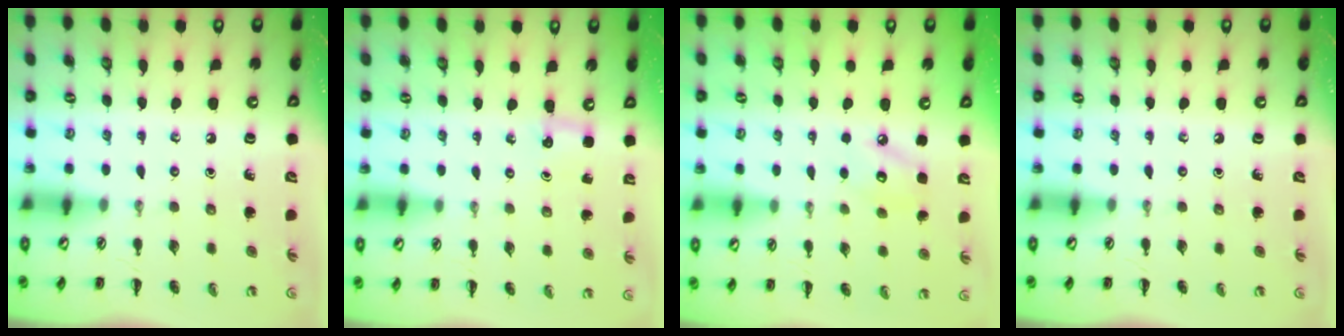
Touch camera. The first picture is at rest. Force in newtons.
{"total": 2.5, "press": 2.4, "slide": 0.8}
{"total": 5.1, "press": 5.1, "slide": 0.6}
{"total": 0.0}